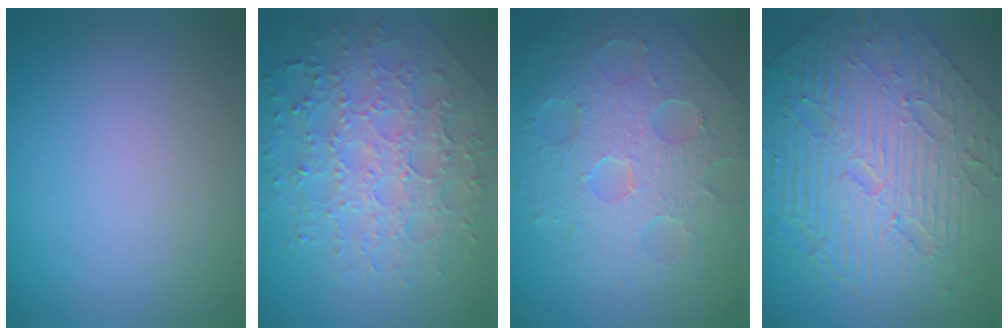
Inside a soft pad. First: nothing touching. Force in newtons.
{"total": 7.2, "press": 5.2, "slide": 5.0}
{"total": 8.3, "press": 5.8, "slide": 5.9}
{"total": 11.2, "press": 7.3, "slide": 8.5}